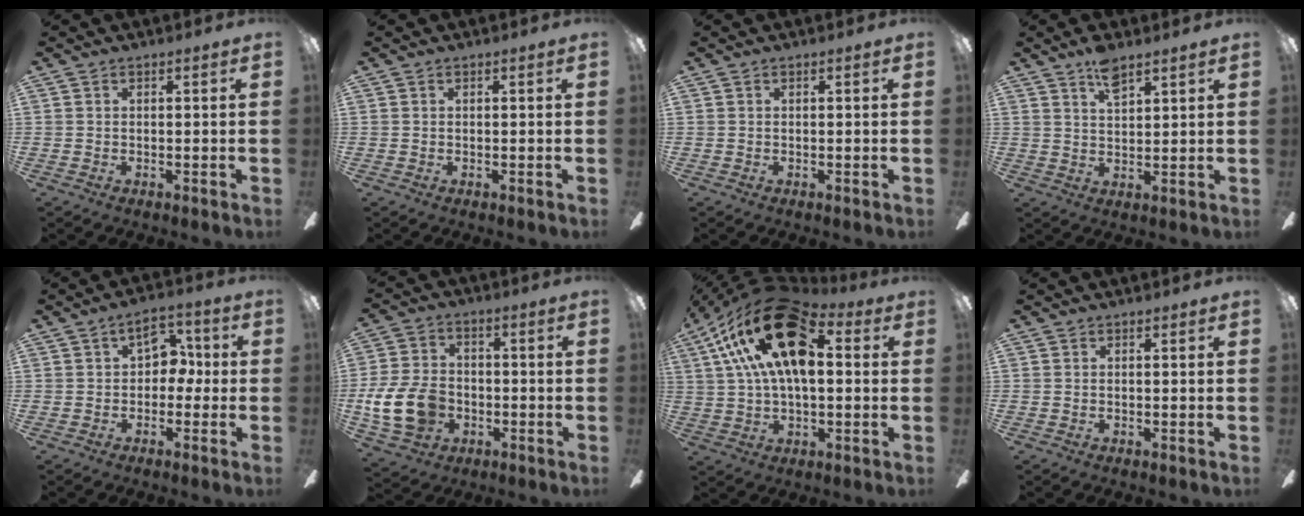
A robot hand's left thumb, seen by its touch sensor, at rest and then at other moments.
{"total": 0.0}
{"total": 0.0}
{"total": 5.5, "force": [4.3, 1.5, 3.1], "torque": [-0.056, -0.018, 0.074]}
{"total": 7.5, "force": [2.0, 5.3, 4.9], "torque": [-0.060, 0.001, 0.031]}
{"total": 13.6, "force": [-3.6, 9.9, 8.6], "torque": [-0.197, 0.029, -0.062]}
{"total": 24.4, "force": [9.6, 12.5, 18.6], "torque": [-0.336, -0.030, 0.159]}
{"total": 0.0}